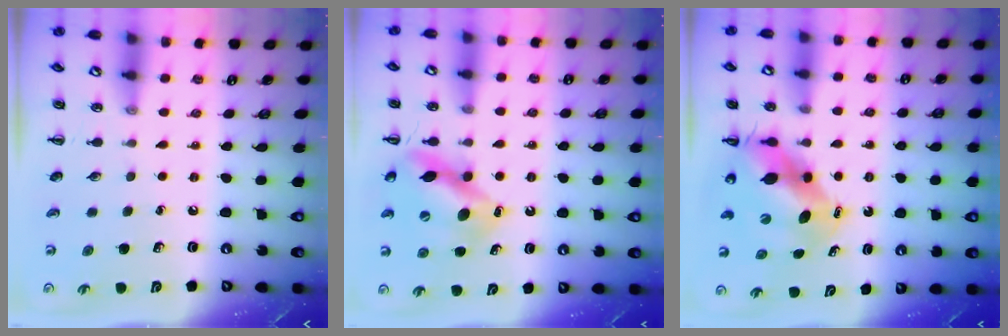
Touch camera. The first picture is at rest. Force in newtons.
{"total": 13.3, "press": 12.9, "slide": 3.2}
{"total": 10.3, "press": 9.9, "slide": 2.9}